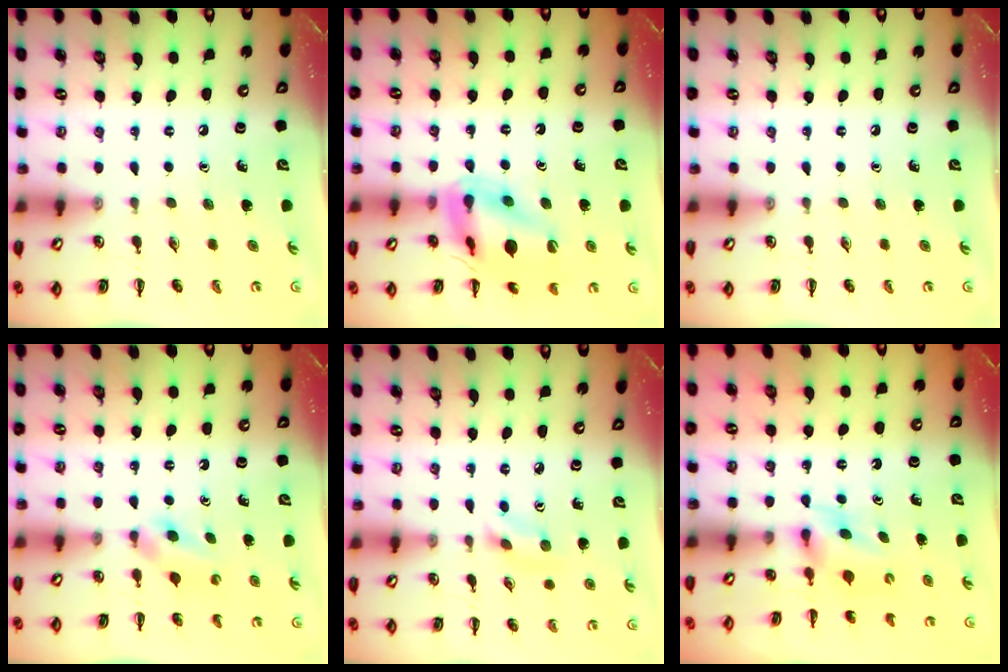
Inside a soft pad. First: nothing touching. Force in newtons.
{"total": 14.9, "press": 14.8, "slide": 1.7}
{"total": 0.0}
{"total": 3.0, "press": 2.7, "slide": 1.3}
{"total": 2.7, "press": 2.6, "slide": 0.8}
{"total": 3.5, "press": 3.3, "slide": 1.2}